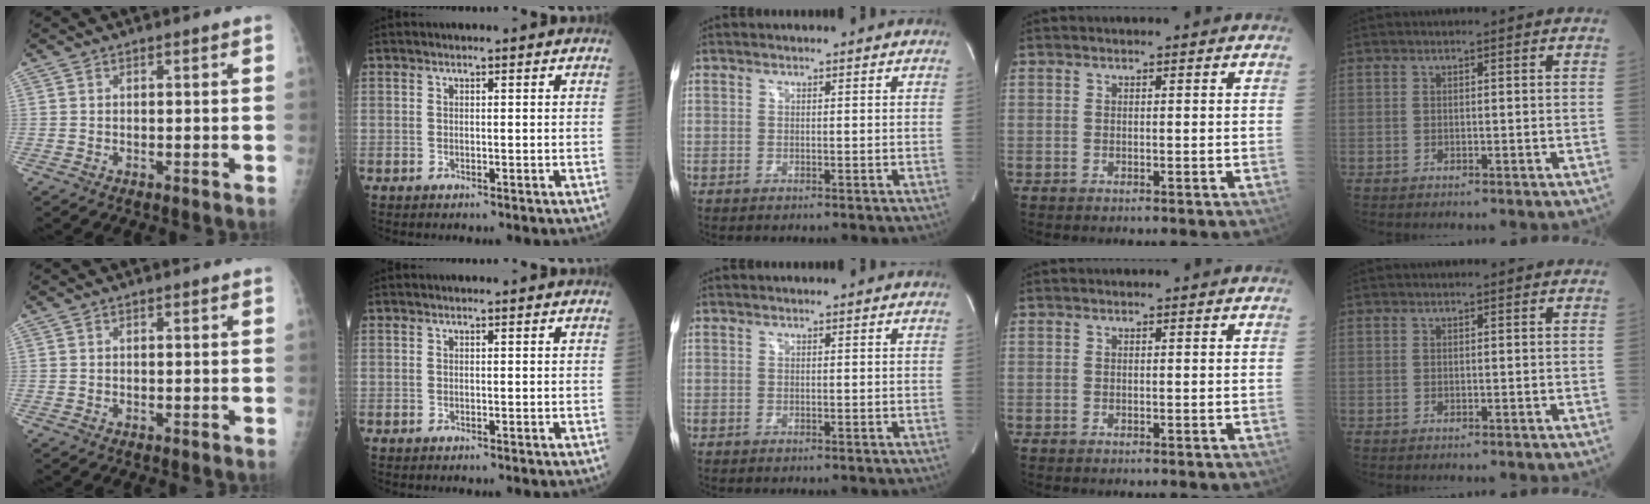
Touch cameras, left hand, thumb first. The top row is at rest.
{}